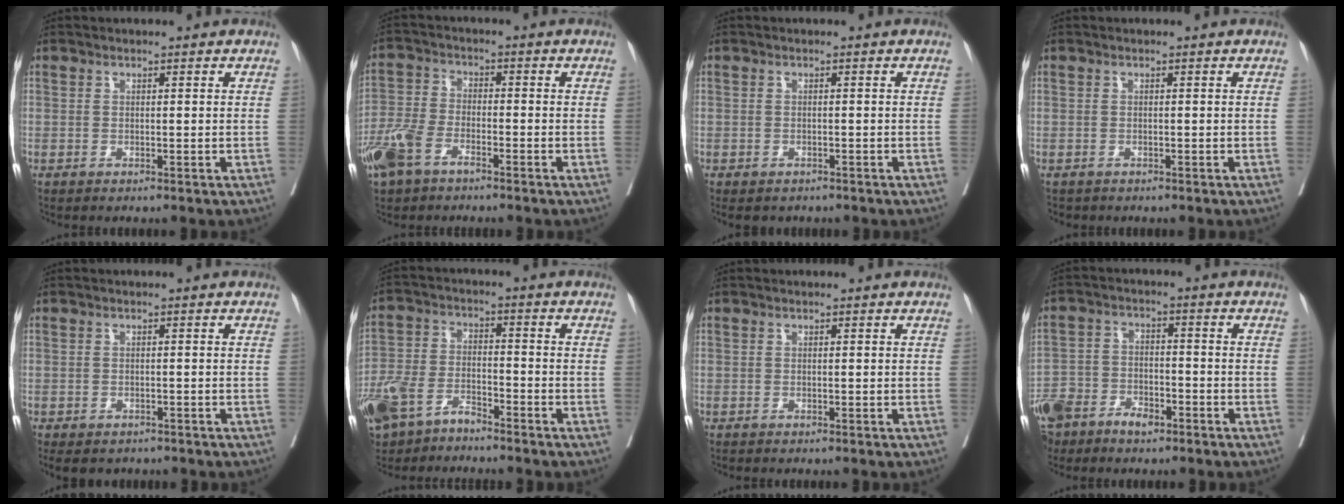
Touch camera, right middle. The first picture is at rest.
{"total": 7.0, "force": [-4.5, 3.2, 4.3], "torque": [-0.111, -0.005, -0.091]}
{"total": 3.8, "force": [-3.1, 1.9, 0.9], "torque": [-0.011, -0.001, -0.039]}
{"total": 1.3, "force": [-1.1, 0.7, 0.1], "torque": [-0.012, -0.002, -0.018]}
{"total": 5.6, "force": [-4.3, 3.0, 1.8], "torque": [-0.030, -0.001, -0.055]}
{"total": 11.2, "force": [-8.5, 4.4, 5.8], "torque": [-0.125, -0.020, -0.163]}
{"total": 0.0}
{"total": 10.2, "force": [-7.2, 5.4, 4.9], "torque": [-0.104, 0.000, -0.130]}